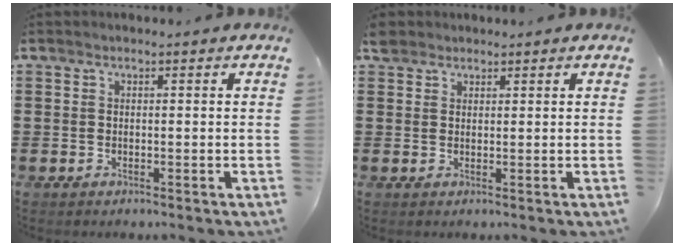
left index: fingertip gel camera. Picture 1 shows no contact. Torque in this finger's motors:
{"motor_torque": [0.08, -0.13, 0.00, 0.00]}